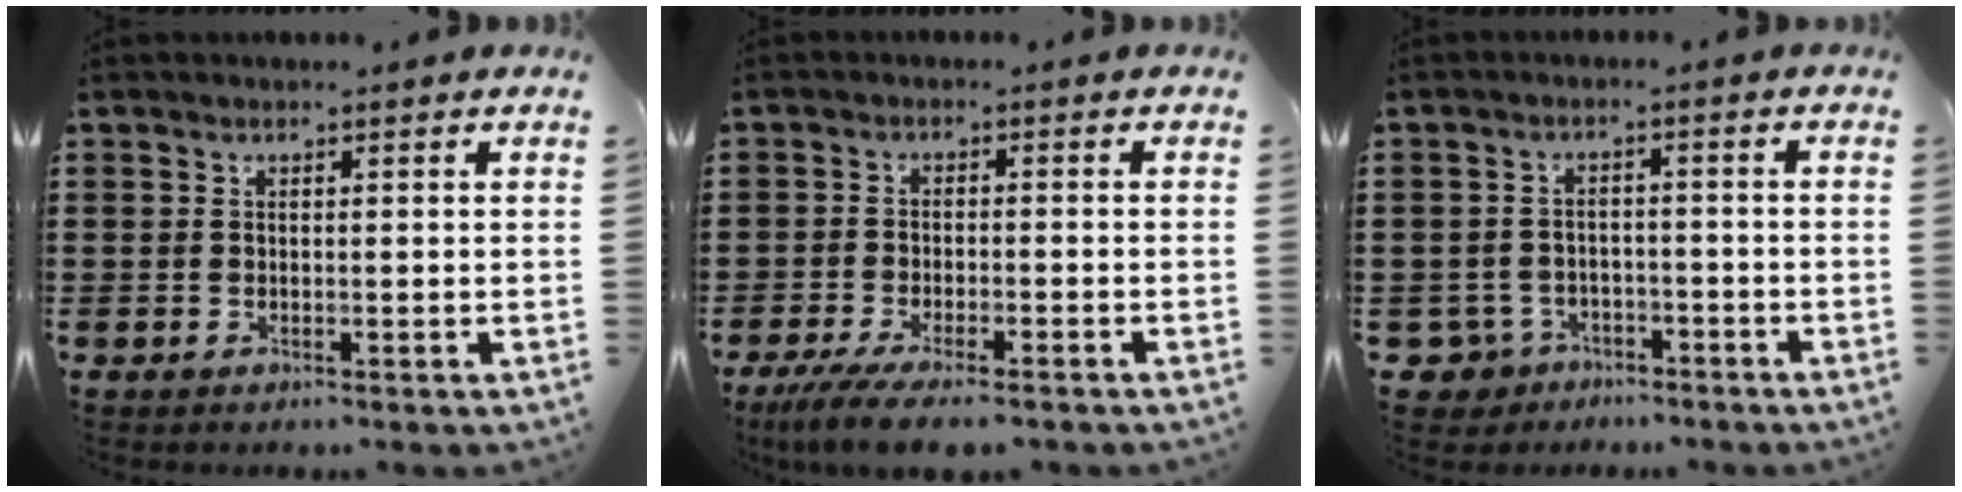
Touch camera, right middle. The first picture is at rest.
{"total": 4.5, "force": [-3.8, 0.2, 2.3], "torque": [-0.059, -0.015, -0.076]}
{"total": 3.2, "force": [-2.7, 1.7, 0.4], "torque": [-0.037, -0.003, -0.064]}